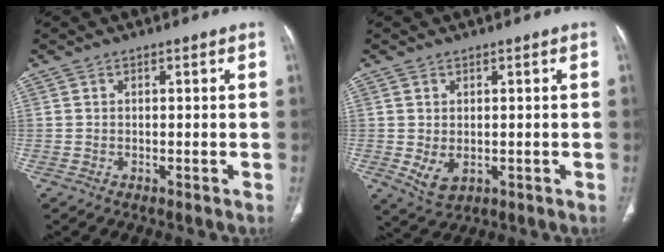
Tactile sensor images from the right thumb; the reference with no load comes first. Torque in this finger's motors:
{"motor_torque": [-0.53, 0.00, -0.25, 0.20, 0.01]}